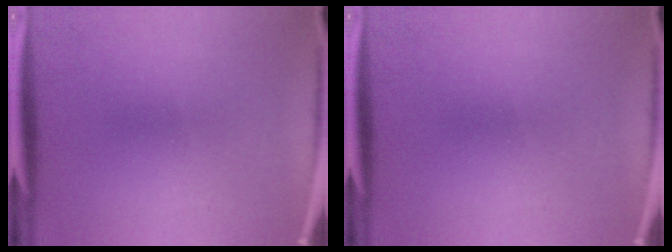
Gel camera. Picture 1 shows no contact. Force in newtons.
{"total": 0.0}